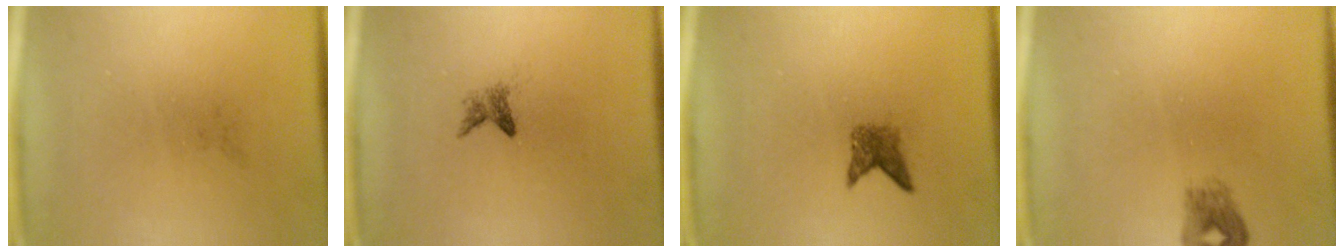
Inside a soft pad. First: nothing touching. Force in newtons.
{"total": 1.4}
{"total": 2.1}
{"total": 1.8}